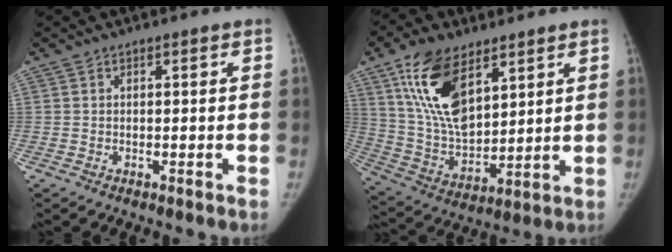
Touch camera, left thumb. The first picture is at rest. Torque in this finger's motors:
{"motor_torque": [1.65, 2.28, 1.40, -1.37, 0.16]}